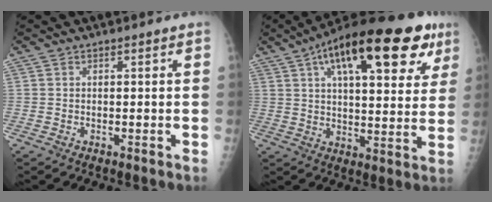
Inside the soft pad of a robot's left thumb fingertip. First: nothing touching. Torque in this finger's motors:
{"motor_torque": [0.40, 1.11, 1.68, -1.08, 0.26]}